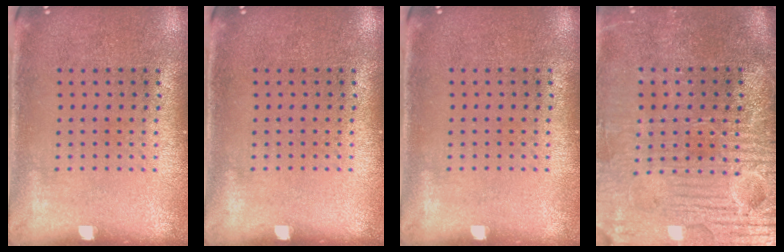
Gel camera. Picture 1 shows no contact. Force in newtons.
{"total": 0.0}
{"total": 0.0}
{"total": 4.4, "press": 4.0, "slide": 2.0}